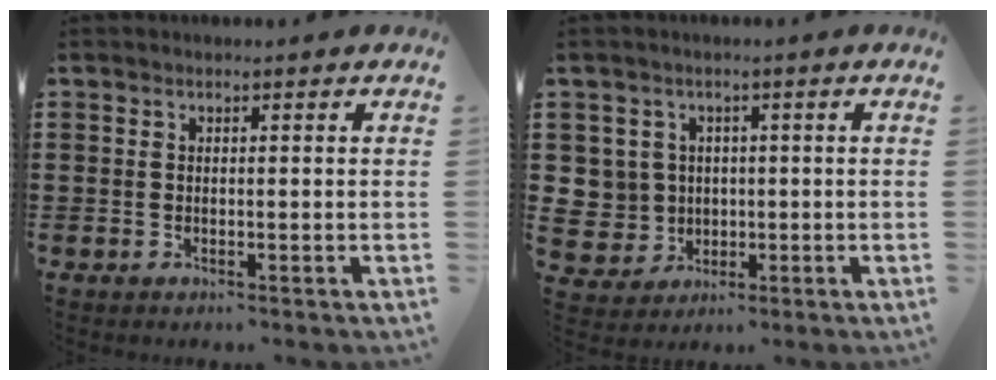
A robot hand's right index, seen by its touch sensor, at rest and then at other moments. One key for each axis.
{"total": 4.7, "fx": 0.2, "fy": 4.7, "fz": 0.6, "tx": -0.042, "ty": 0.010, "tz": 0.002}